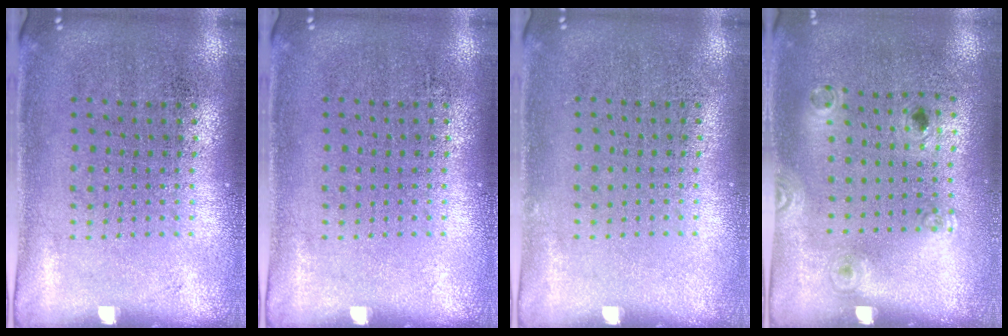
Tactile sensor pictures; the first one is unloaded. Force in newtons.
{"total": 0.0}
{"total": 0.0}
{"total": 1.2, "press": 0.8, "slide": 0.9}